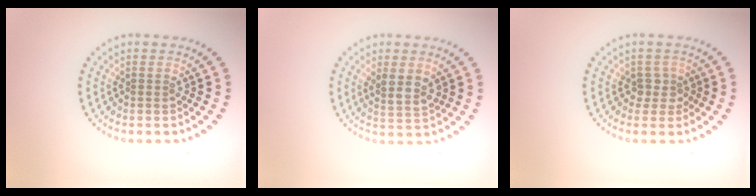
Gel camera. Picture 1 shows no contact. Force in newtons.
{"total": 2.2, "press": 1.9, "slide": 1.0}
{"total": 1.7, "press": 1.3, "slide": 1.0}